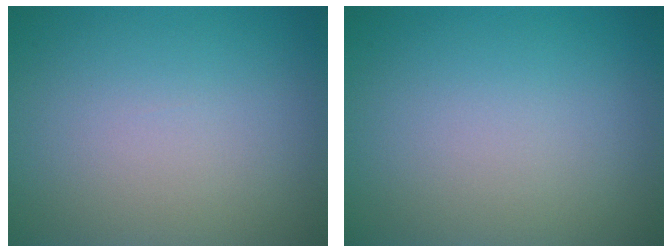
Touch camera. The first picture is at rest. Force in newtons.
{"total": 0.0}